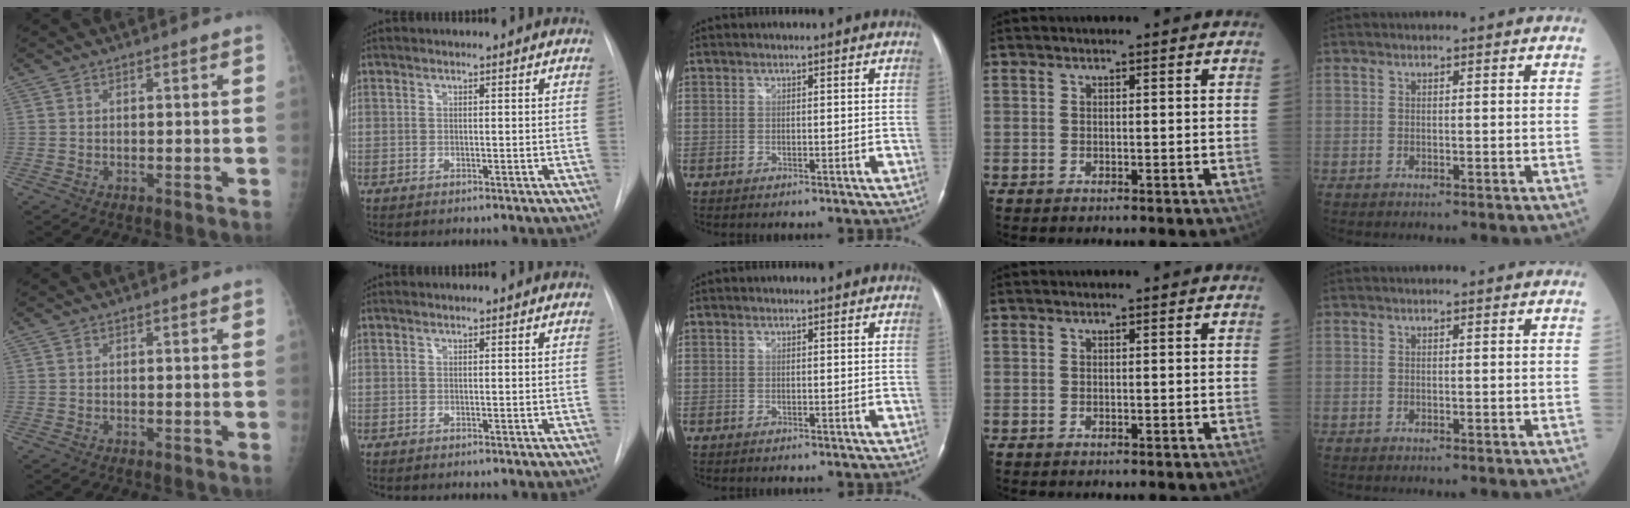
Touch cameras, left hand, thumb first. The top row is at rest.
{}